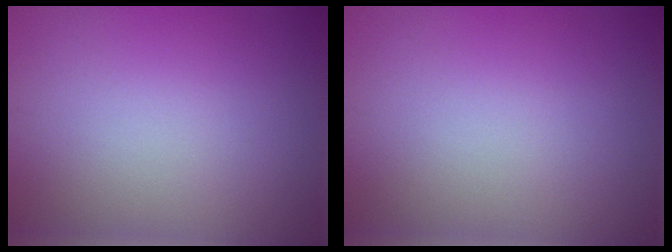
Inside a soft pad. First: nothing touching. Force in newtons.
{"total": 0.0}